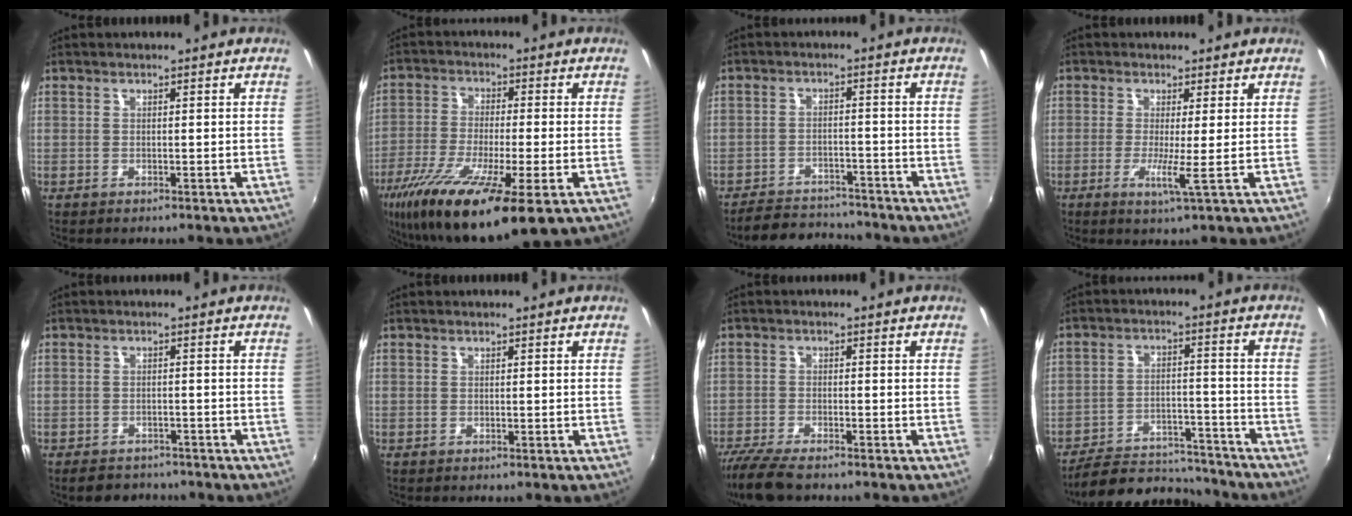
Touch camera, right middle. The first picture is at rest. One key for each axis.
{"total": 17.5, "fx": -10.1, "fy": 3.1, "fz": 13.9, "tx": -0.276, "ty": -0.060, "tz": -0.179}
{"total": 10.0, "fx": -9.3, "fy": 2.7, "fz": 2.5, "tx": -0.073, "ty": 0.007, "tz": -0.136}
{"total": 3.5, "fx": -0.5, "fy": -1.2, "fz": 3.3, "tx": -0.074, "ty": -0.012, "tz": -0.019}
{"total": 5.0, "fx": -4.3, "fy": 2.3, "fz": 1.0, "tx": -0.027, "ty": -0.001, "tz": -0.063}
{"total": 0.0}
{"total": 7.6, "fx": -6.5, "fy": 1.3, "fz": 3.8, "tx": -0.102, "ty": -0.033, "tz": -0.119}
{"total": 16.1, "fx": -14.7, "fy": 4.4, "fz": 5.0, "tx": -0.105, "ty": 0.009, "tz": -0.208}